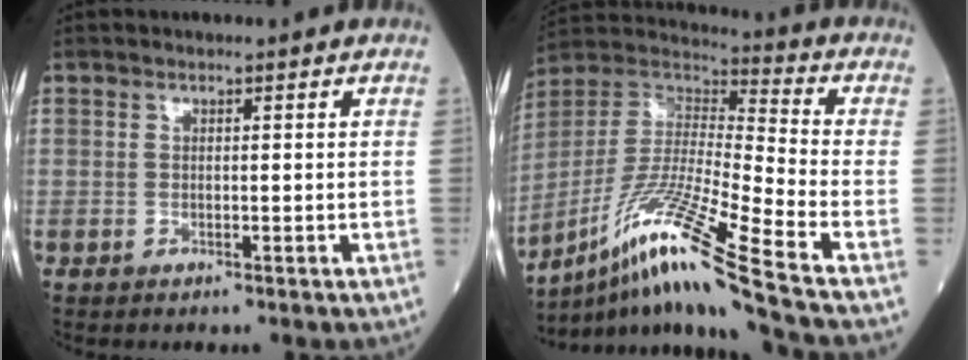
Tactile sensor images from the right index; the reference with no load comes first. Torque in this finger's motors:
{"motor_torque": [0.17, -0.16, 0.43, 0.15]}